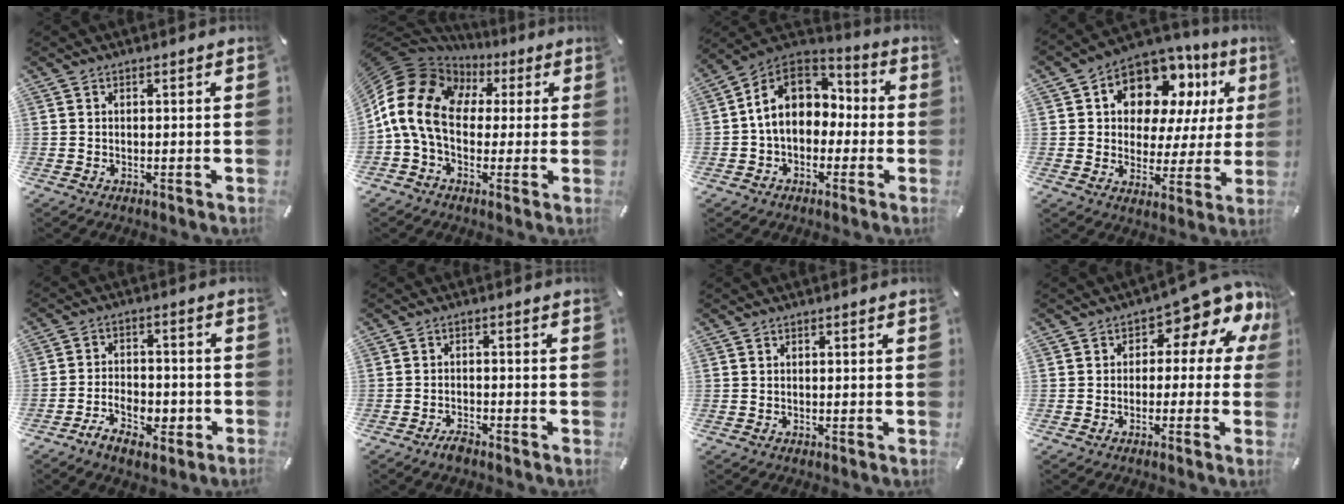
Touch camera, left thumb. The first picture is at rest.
{"total": 15.2, "force": [-0.4, 11.9, 9.5], "torque": [-0.227, 0.012, -0.013]}
{"total": 12.6, "force": [0.4, 10.1, 7.6], "torque": [-0.149, 0.012, 0.009]}
{"total": 13.3, "force": [7.7, 8.9, 6.4], "torque": [-0.102, -0.054, 0.138]}
{"total": 7.9, "force": [-4.6, 4.4, 4.7], "torque": [-0.086, 0.024, -0.083]}
{"total": 2.9, "force": [-2.5, 0.8, 1.1], "torque": [-0.017, 0.016, -0.049]}
{"total": 0.0}
{"total": 9.5, "force": [4.6, 4.5, 7.0], "torque": [-0.086, -0.047, 0.076]}